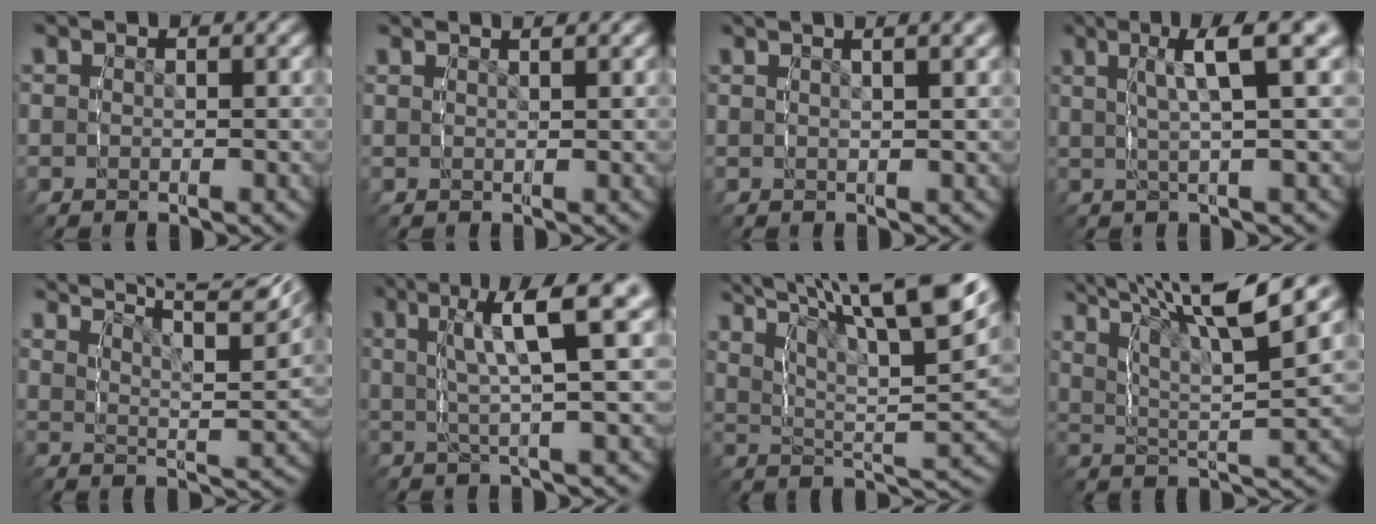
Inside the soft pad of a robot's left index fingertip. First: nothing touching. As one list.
[{"total": 1.5, "force": [1.2, -0.9, 0.3], "torque": [0.002, 0.004, 0.021]}, {"total": 3.9, "force": [2.4, 0.3, 3.0], "torque": [-0.025, 0.020, 0.032]}, {"total": 5.9, "force": [2.6, 0.0, 5.3], "torque": [-0.077, 0.024, 0.036]}, {"total": 12.1, "force": [9.2, 3.6, 7.0], "torque": [-0.080, 0.032, 0.126]}, {"total": 6.9, "force": [2.8, 0.1, 6.4], "torque": [-0.086, 0.024, 0.036]}, {"total": 12.5, "force": [7.5, 4.4, 8.9], "torque": [-0.116, 0.026, 0.101]}, {"total": 9.6, "force": [6.4, 2.4, 6.7], "torque": [-0.101, 0.016, 0.096]}]